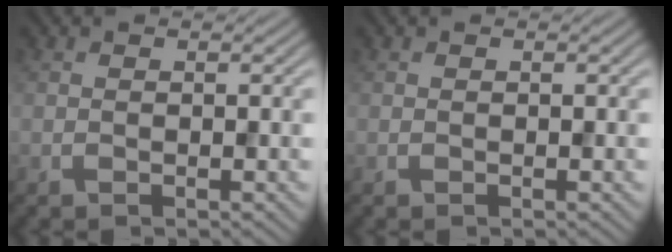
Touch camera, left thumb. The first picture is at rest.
{"total": 0.0}